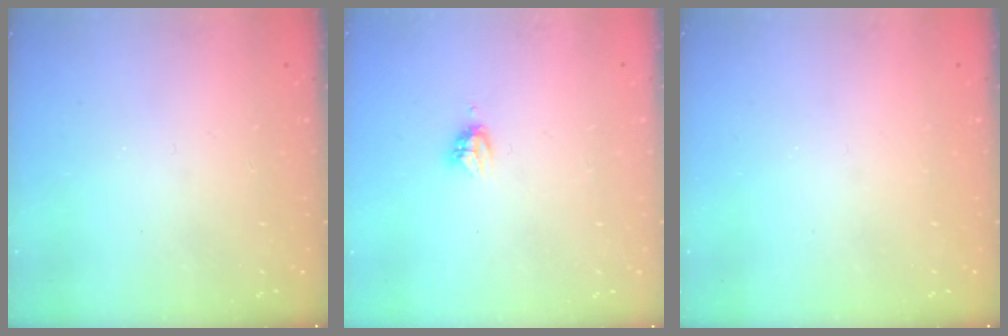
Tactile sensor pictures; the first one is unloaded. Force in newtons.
{"total": 3.9, "press": 3.8, "slide": 0.5}
{"total": 0.0}